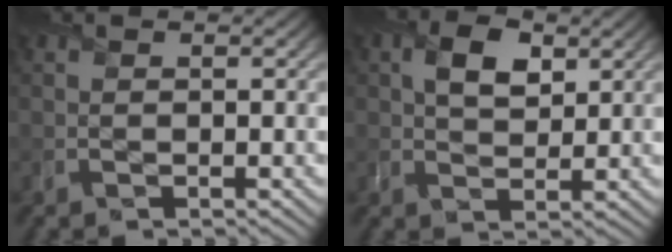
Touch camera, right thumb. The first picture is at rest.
{"total": 4.7, "force": [1.9, 3.0, 3.2], "torque": [-0.061, 0.002, 0.031]}